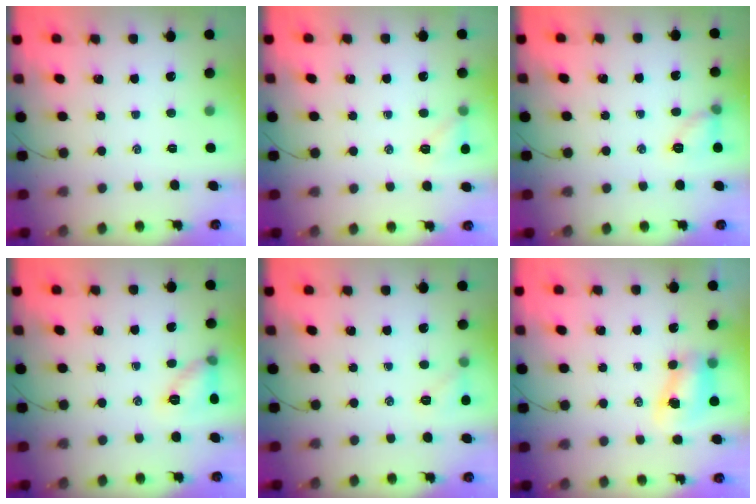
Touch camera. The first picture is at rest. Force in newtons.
{"total": 7.5, "press": 7.4, "slide": 1.2}
{"total": 7.2, "press": 7.2, "slide": 0.6}
{"total": 8.8, "press": 8.7, "slide": 1.3}
{"total": 5.9, "press": 5.7, "slide": 1.5}
{"total": 7.8, "press": 7.7, "slide": 1.1}